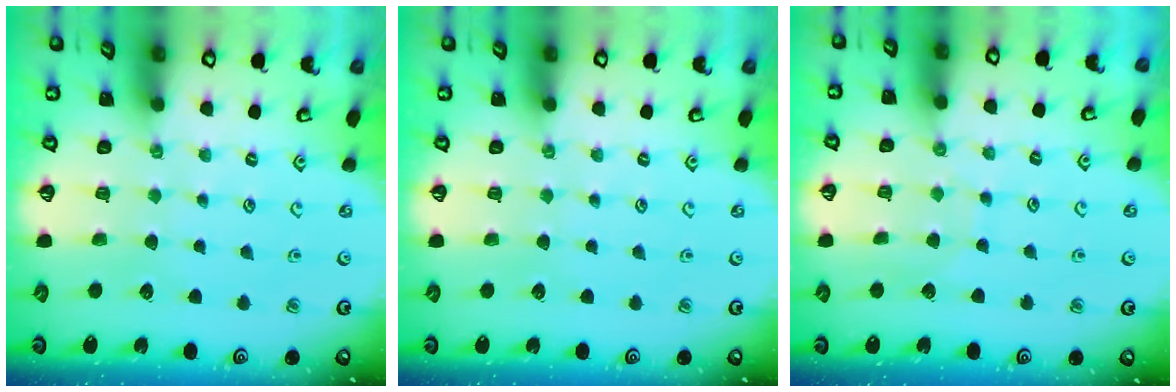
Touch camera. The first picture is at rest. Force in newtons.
{"total": 0.0}
{"total": 4.4, "press": 4.4, "slide": 0.4}